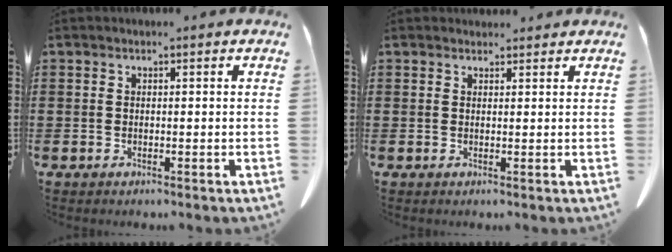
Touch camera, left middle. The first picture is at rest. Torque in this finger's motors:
{"motor_torque": [0.06, -0.07, 0.02, 0.03]}